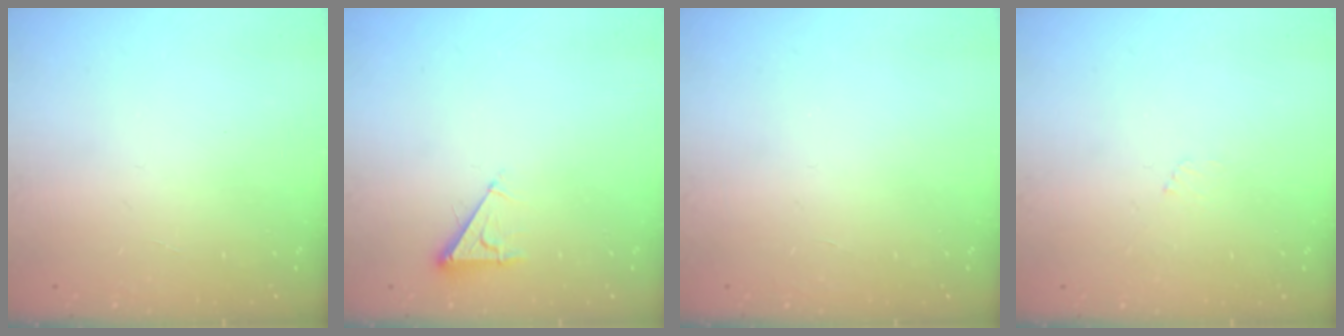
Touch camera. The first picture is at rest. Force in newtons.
{"total": 4.5, "press": 4.5, "slide": 0.7}
{"total": 0.0}
{"total": 2.7, "press": 2.6, "slide": 0.5}